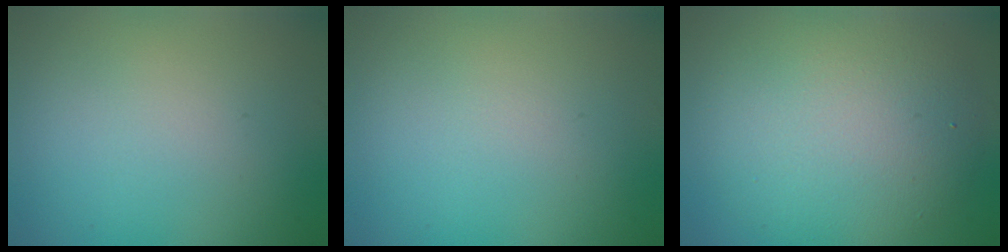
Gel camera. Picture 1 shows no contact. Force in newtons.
{"total": 0.0}
{"total": 7.8, "press": 7.7, "slide": 0.6}